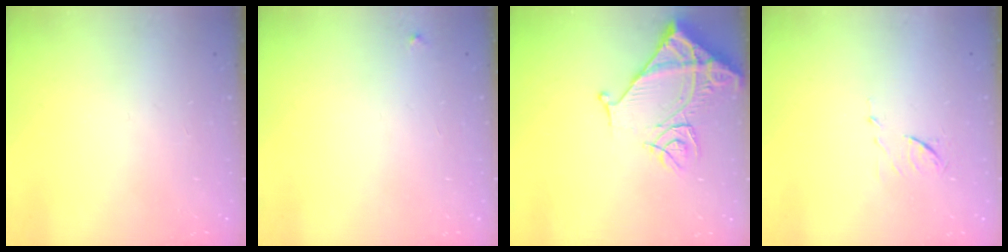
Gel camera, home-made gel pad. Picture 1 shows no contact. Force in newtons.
{"total": 2.3, "press": 2.3, "slide": 0.2}
{"total": 12.4, "press": 12.3, "slide": 1.6}
{"total": 5.8, "press": 5.8, "slide": 0.8}